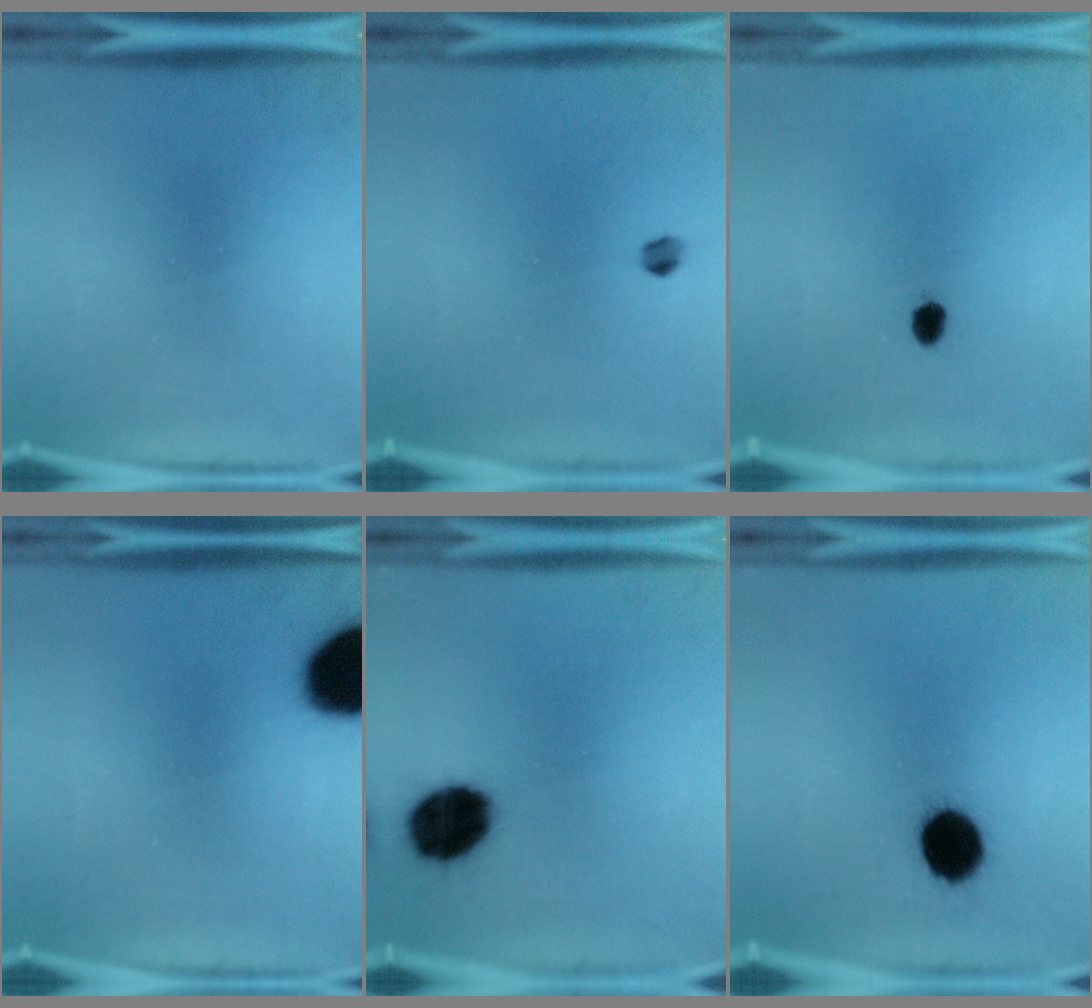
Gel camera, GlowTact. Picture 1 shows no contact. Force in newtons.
{"total": 1.7}
{"total": 2.1}
{"total": 18.8}
{"total": 13.9}
{"total": 9.9}